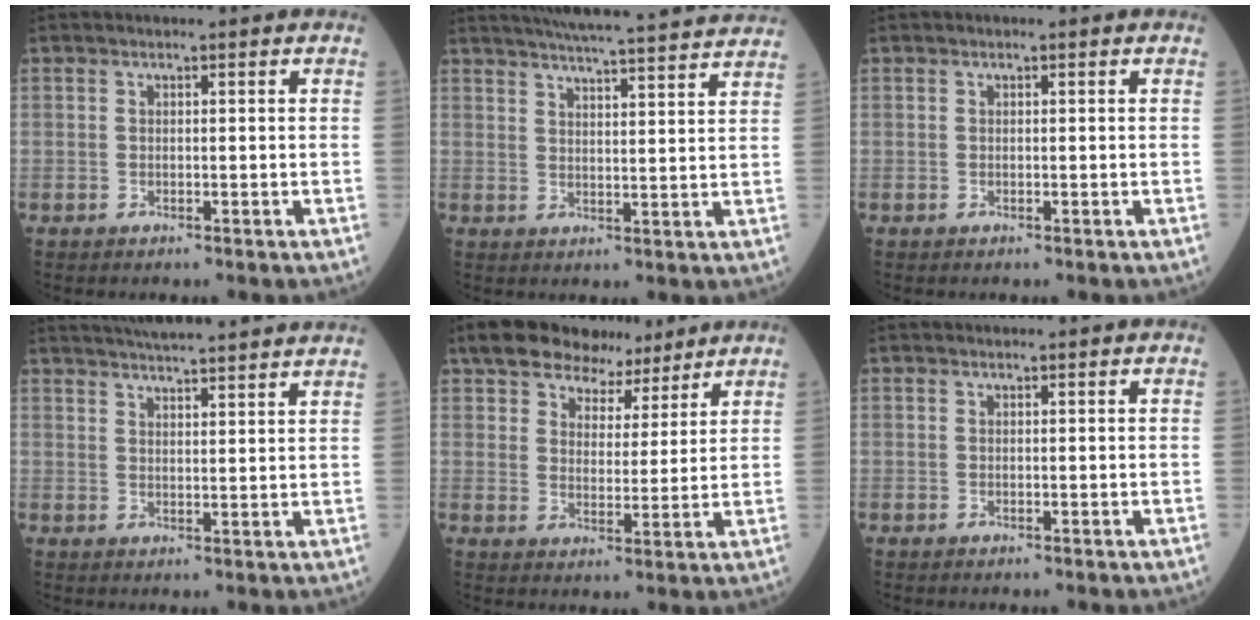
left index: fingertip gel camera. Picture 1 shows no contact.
{"total": 20.5, "force": [19.1, -0.3, 7.6], "torque": [-0.121, -0.009, 0.241]}
{"total": 0.0}
{"total": 14.9, "force": [13.7, 0.3, 5.9], "torque": [-0.098, 0.017, 0.182]}
{"total": 10.3, "force": [8.1, 5.1, 3.9], "torque": [-0.056, 0.028, 0.128]}
{"total": 0.0}